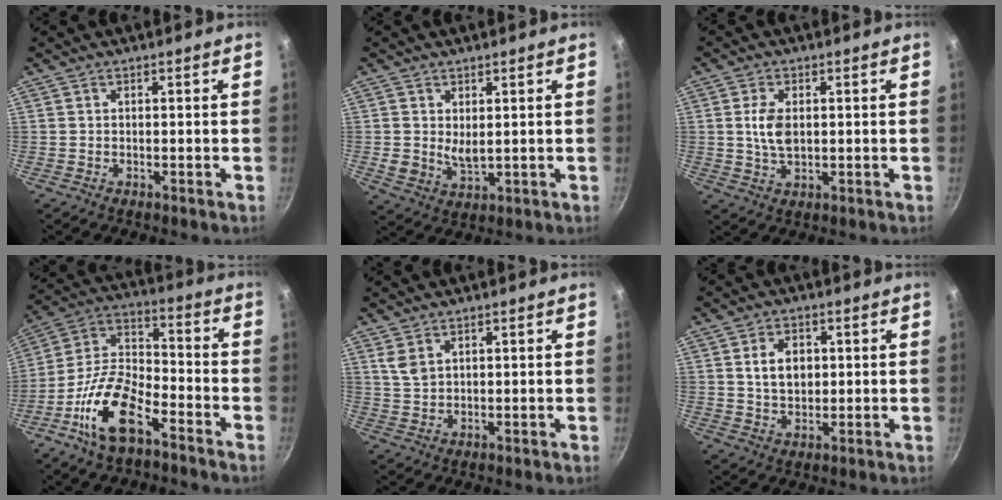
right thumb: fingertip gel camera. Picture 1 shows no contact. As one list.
[{"total": 4.6, "force": [1.2, 3.0, 3.2], "torque": [-0.051, -0.021, 0.027]}, {"total": 5.6, "force": [0.8, 3.3, 4.5], "torque": [-0.083, -0.005, 0.017]}, {"total": 15.6, "force": [-8.4, 7.0, 11.1], "torque": [-0.201, 0.060, -0.175]}, {"total": 3.8, "force": [1.9, 2.3, 2.3], "torque": [-0.039, -0.007, 0.043]}, {"total": 6.7, "force": [1.4, 4.7, 4.5], "torque": [-0.062, -0.005, 0.027]}]